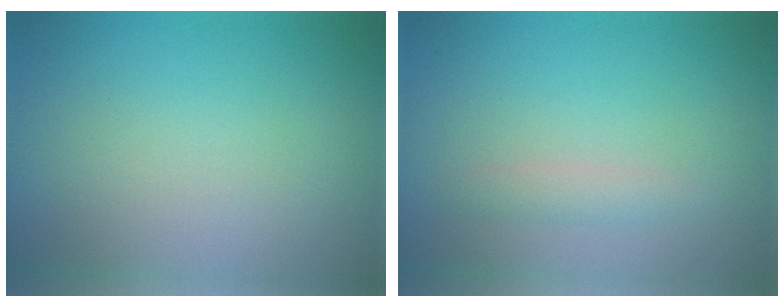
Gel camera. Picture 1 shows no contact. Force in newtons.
{"total": 1.2, "press": 1.2, "slide": 0.0}